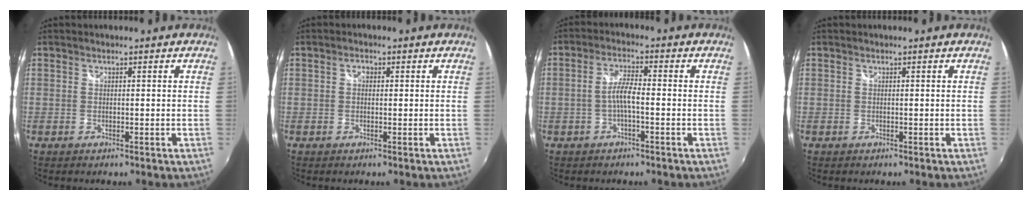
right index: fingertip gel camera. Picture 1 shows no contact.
{"total": 1.3, "force": [0.1, 1.0, 0.8], "torque": [-0.013, 0.005, -0.002]}
{"total": 3.9, "force": [-1.3, 0.6, 3.7], "torque": [-0.076, 0.008, -0.026]}
{"total": 0.0}